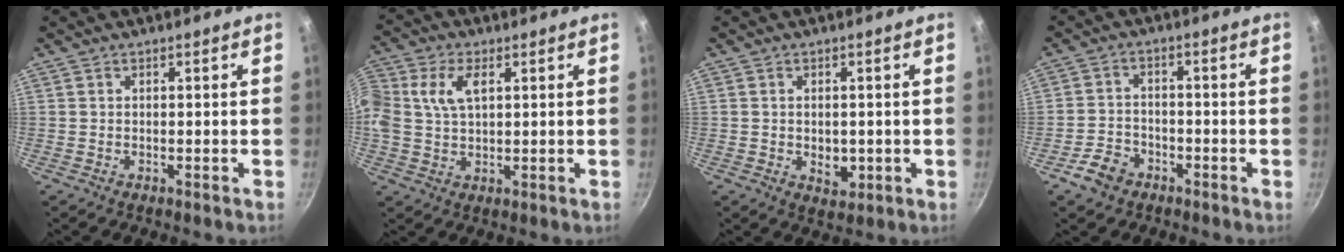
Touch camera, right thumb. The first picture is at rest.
{"total": 9.6, "force": [2.6, 6.2, 6.8], "torque": [-0.140, 0.018, 0.041]}
{"total": 4.2, "force": [-0.5, 2.8, 3.1], "torque": [-0.038, -0.005, -0.003]}
{"total": 5.6, "force": [-3.4, 3.8, 2.2], "torque": [-0.034, 0.031, -0.063]}